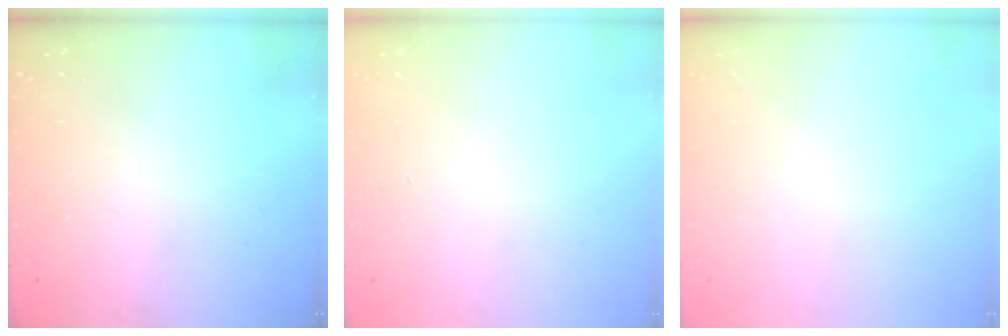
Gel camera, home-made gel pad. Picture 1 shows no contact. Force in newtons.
{"total": 0.0}
{"total": 0.0}